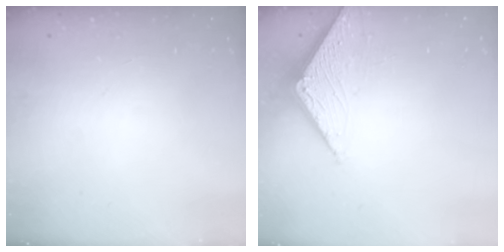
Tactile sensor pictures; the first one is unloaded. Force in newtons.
{"total": 2.8, "press": 2.8, "slide": 0.3}